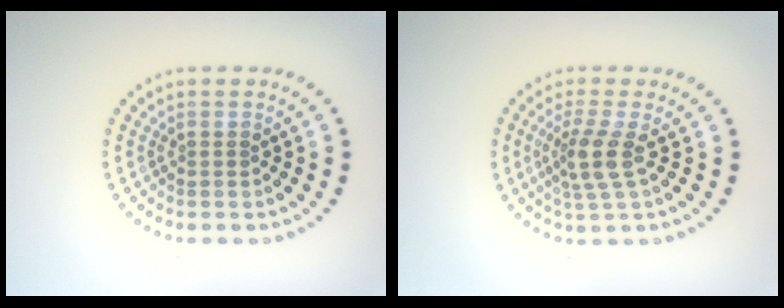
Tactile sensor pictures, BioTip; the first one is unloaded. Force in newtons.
{"total": 3.0, "press": 2.2, "slide": 1.9}